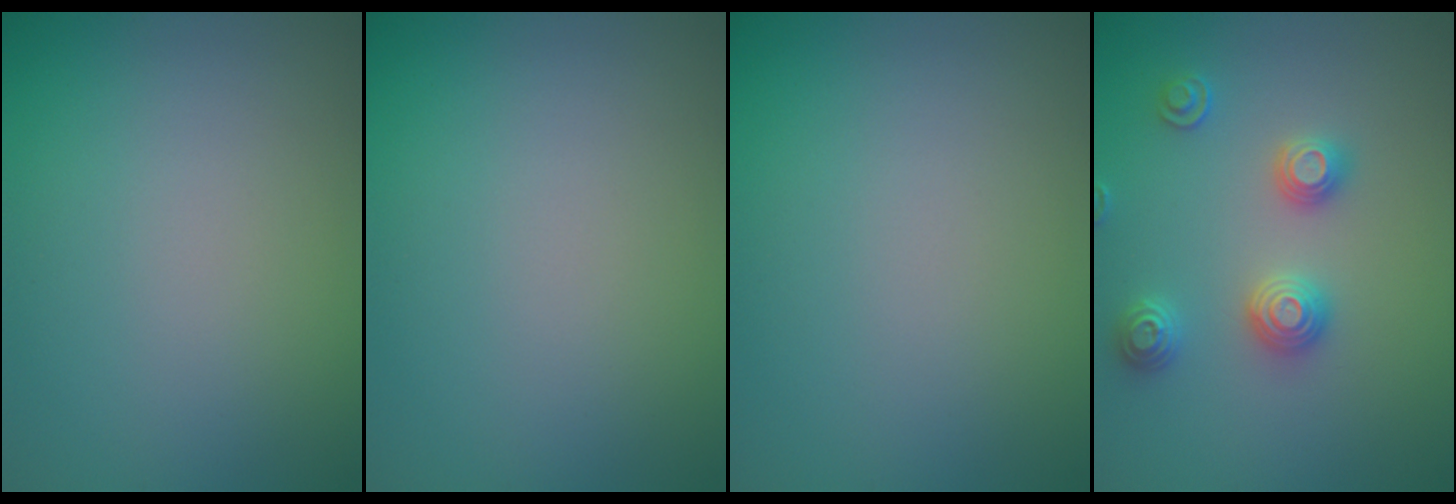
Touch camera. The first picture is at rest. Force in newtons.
{"total": 0.0}
{"total": 0.0}
{"total": 2.8, "press": 2.8, "slide": 0.2}